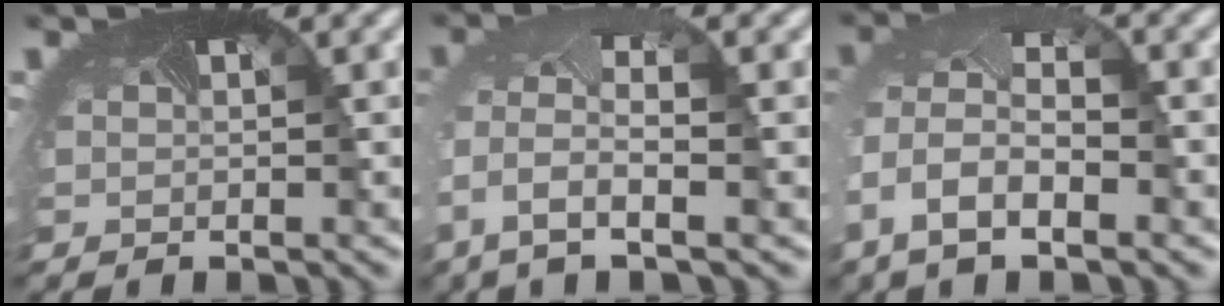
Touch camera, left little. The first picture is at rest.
{"total": 5.8, "force": [-1.8, 2.7, 4.7], "torque": [-0.130, -0.016, -0.039]}
{"total": 8.0, "force": [-2.6, 4.7, 5.9], "torque": [-0.136, -0.019, -0.037]}